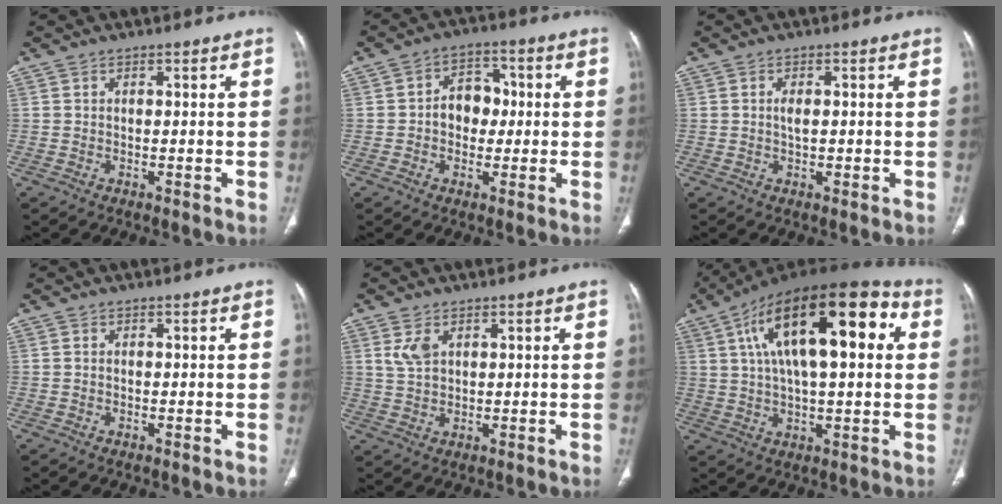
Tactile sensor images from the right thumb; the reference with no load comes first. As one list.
[{"total": 7.2, "force": [0.0, 5.6, 4.5], "torque": [-0.037, 0.019, -0.007]}, {"total": 2.1, "force": [0.2, 1.1, 1.8], "torque": [-0.032, 0.000, 0.002]}, {"total": 0.0}, {"total": 4.1, "force": [1.8, 2.5, 2.8], "torque": [-0.052, -0.003, 0.043]}, {"total": 24.9, "force": [6.8, 9.9, 21.8], "torque": [-0.348, 0.028, 0.099]}]